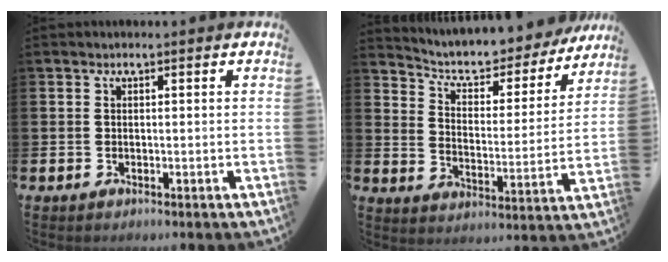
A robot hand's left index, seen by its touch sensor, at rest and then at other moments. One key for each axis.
{"total": 6.7, "fx": 6.2, "fy": 1.9, "fz": 1.4, "tx": -0.049, "ty": -0.052, "tz": 0.101}